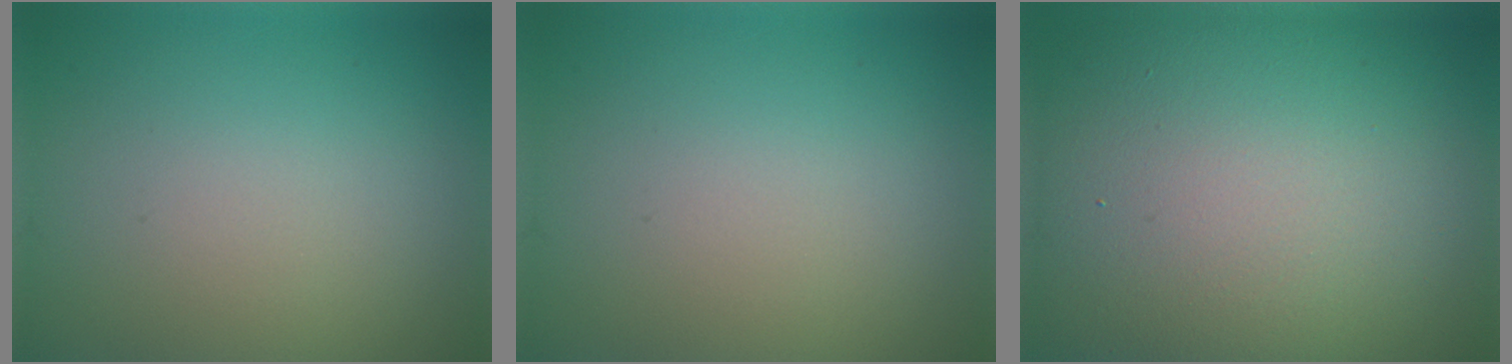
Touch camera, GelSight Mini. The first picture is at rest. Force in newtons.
{"total": 0.0}
{"total": 17.6, "press": 17.6, "slide": 1.0}